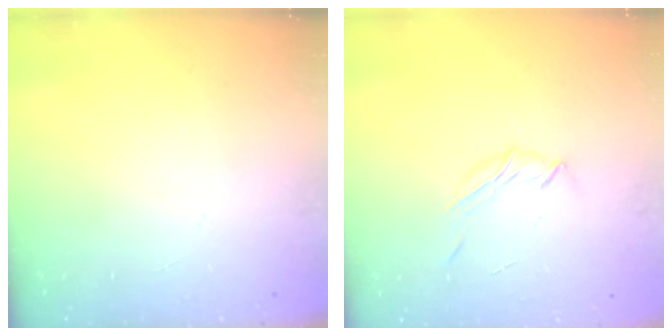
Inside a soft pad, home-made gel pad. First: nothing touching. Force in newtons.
{"total": 6.5, "press": 6.5, "slide": 0.9}